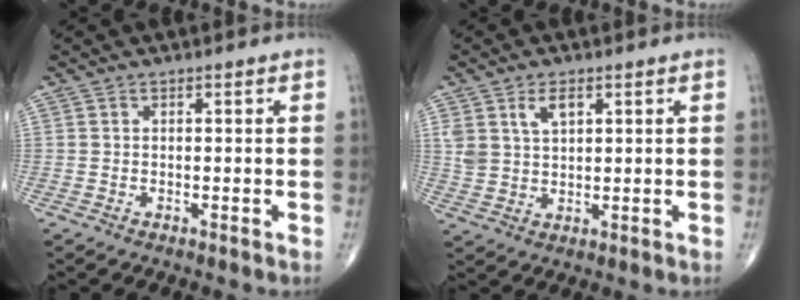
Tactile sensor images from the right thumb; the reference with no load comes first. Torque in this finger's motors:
{"motor_torque": [-0.01, 0.02, 0.48, 0.40, 0.03]}